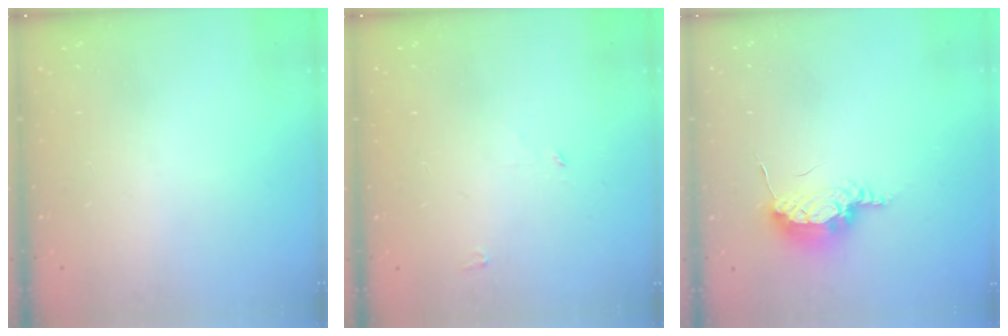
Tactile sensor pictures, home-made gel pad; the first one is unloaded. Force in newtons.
{"total": 2.7, "press": 2.7, "slide": 0.3}
{"total": 11.2, "press": 8.7, "slide": 7.0}